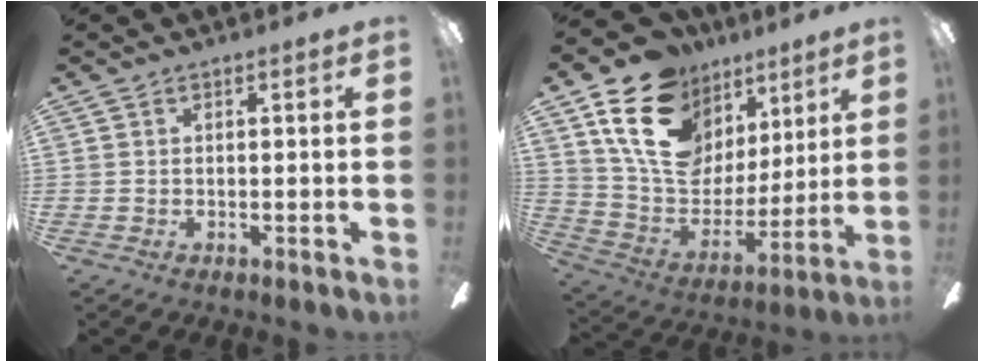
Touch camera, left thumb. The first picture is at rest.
{"total": 19.9, "force": [11.1, 13.5, 9.5], "torque": [-0.173, -0.045, 0.212]}